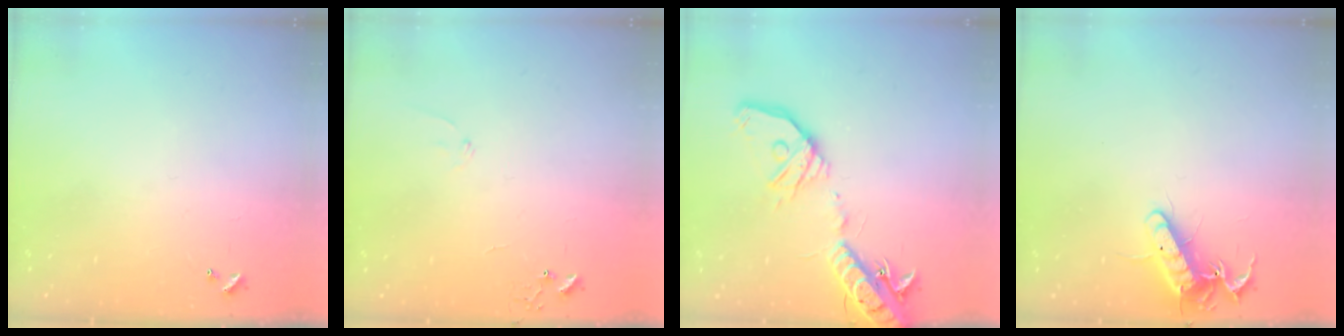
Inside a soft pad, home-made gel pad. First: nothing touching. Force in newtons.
{"total": 5.5, "press": 5.5, "slide": 0.6}
{"total": 20.1, "press": 19.7, "slide": 3.9}
{"total": 13.7, "press": 13.6, "slide": 1.5}